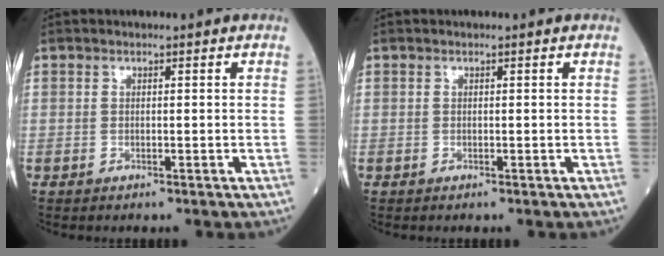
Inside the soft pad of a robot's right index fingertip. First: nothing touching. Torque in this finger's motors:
{"motor_torque": [0.00, 0.00, 0.00, 0.00]}